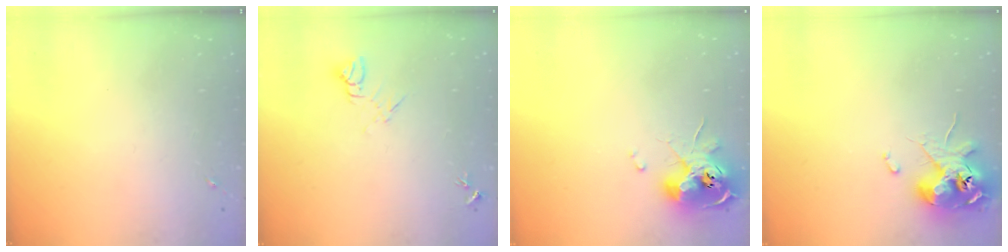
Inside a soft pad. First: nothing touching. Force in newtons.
{"total": 5.8, "press": 5.7, "slide": 0.7}
{"total": 13.1, "press": 13.0, "slide": 1.8}
{"total": 11.6, "press": 11.4, "slide": 2.1}